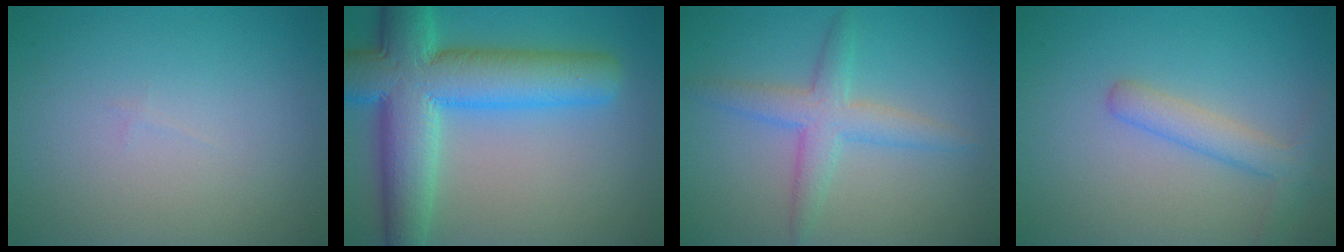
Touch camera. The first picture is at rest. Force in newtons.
{"total": 11.1, "press": 11.1, "slide": 0.4}
{"total": 3.7, "press": 3.7, "slide": 0.1}
{"total": 2.6, "press": 2.6, "slide": 0.1}